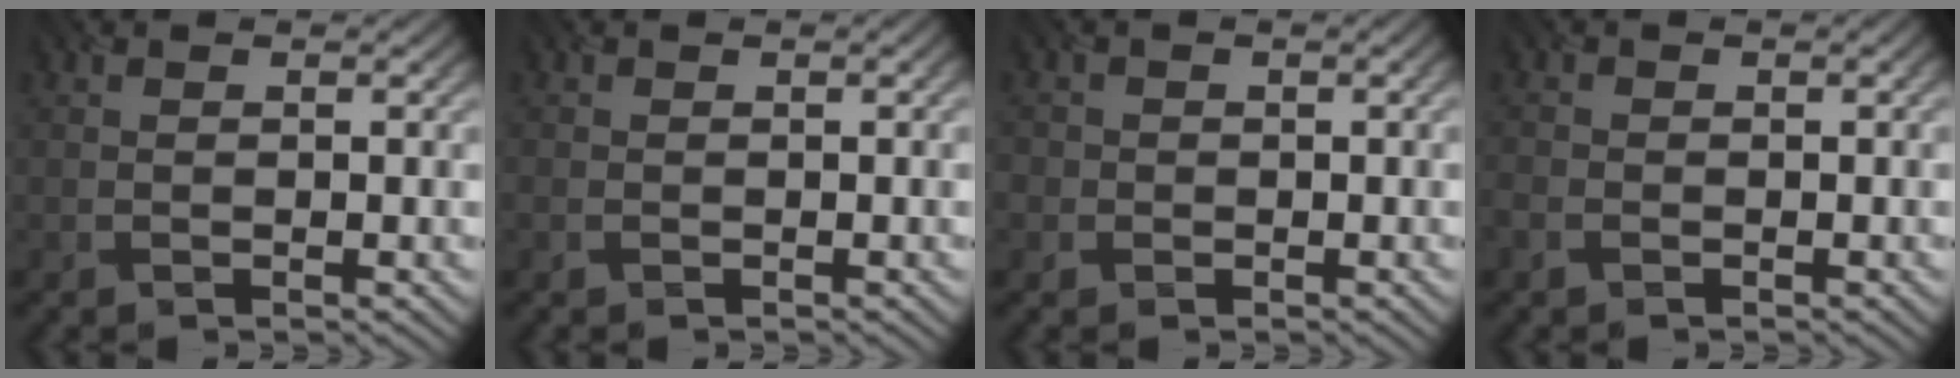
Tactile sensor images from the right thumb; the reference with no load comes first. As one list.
[{"total": 0.5, "force": [-0.1, 0.2, 0.5], "torque": [-0.010, -0.001, -0.002]}, {"total": 1.5, "force": [-0.6, 1.4, -0.2], "torque": [0.003, -0.005, -0.013]}, {"total": 1.7, "force": [-1.1, 1.0, 0.9], "torque": [-0.027, -0.005, -0.024]}]